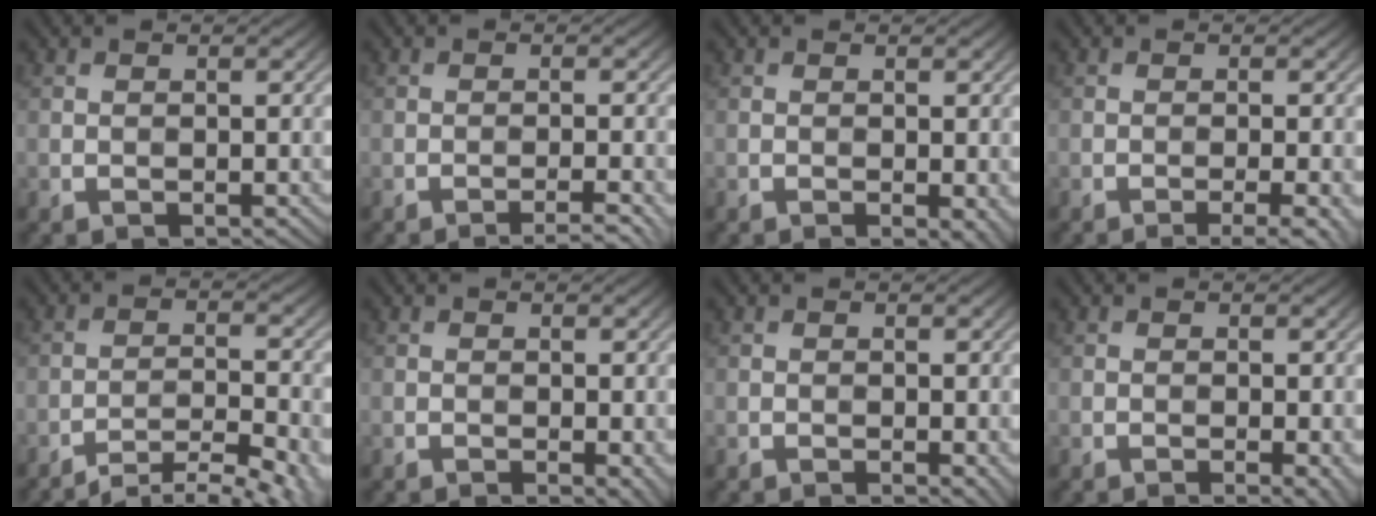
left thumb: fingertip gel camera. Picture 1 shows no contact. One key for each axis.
{"total": 3.0, "fx": -1.9, "fy": 0.4, "fz": 2.3, "tx": -0.032, "ty": 0.008, "tz": -0.036}
{"total": 1.7, "fx": -0.6, "fy": 0.6, "fz": 1.5, "tx": -0.022, "ty": -0.007, "tz": -0.006}
{"total": 3.7, "fx": -2.0, "fy": 0.6, "fz": 3.1, "tx": -0.041, "ty": 0.006, "tz": -0.033}
{"total": 8.8, "fx": -7.4, "fy": 1.8, "fz": 4.5, "tx": -0.079, "ty": -0.002, "tz": -0.103}
{"total": 1.4, "fx": -0.5, "fy": 0.4, "fz": 1.3, "tx": -0.018, "ty": -0.006, "tz": -0.006}
{"total": 1.1, "fx": -0.3, "fy": 0.4, "fz": 1.0, "tx": -0.016, "ty": -0.006, "tz": -0.005}
{"total": 1.6, "fx": -0.6, "fy": 0.3, "fz": 1.5, "tx": -0.022, "ty": -0.002, "tz": -0.010}